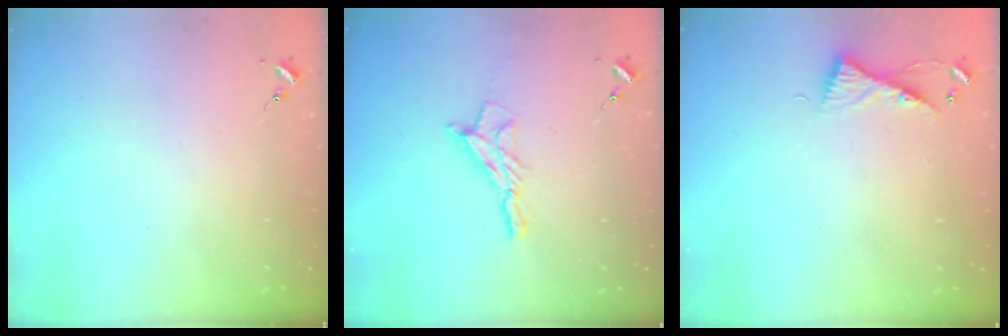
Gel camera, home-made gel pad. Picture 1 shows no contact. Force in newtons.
{"total": 8.7, "press": 8.7, "slide": 0.5}
{"total": 6.2, "press": 6.2, "slide": 0.6}